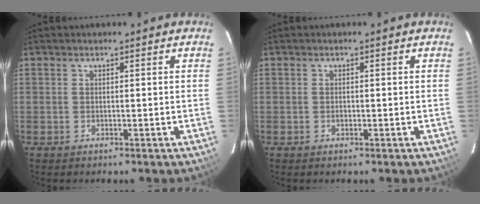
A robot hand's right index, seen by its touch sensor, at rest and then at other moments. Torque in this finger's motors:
{"motor_torque": [0.24, 0.12, 0.08, 0.03]}